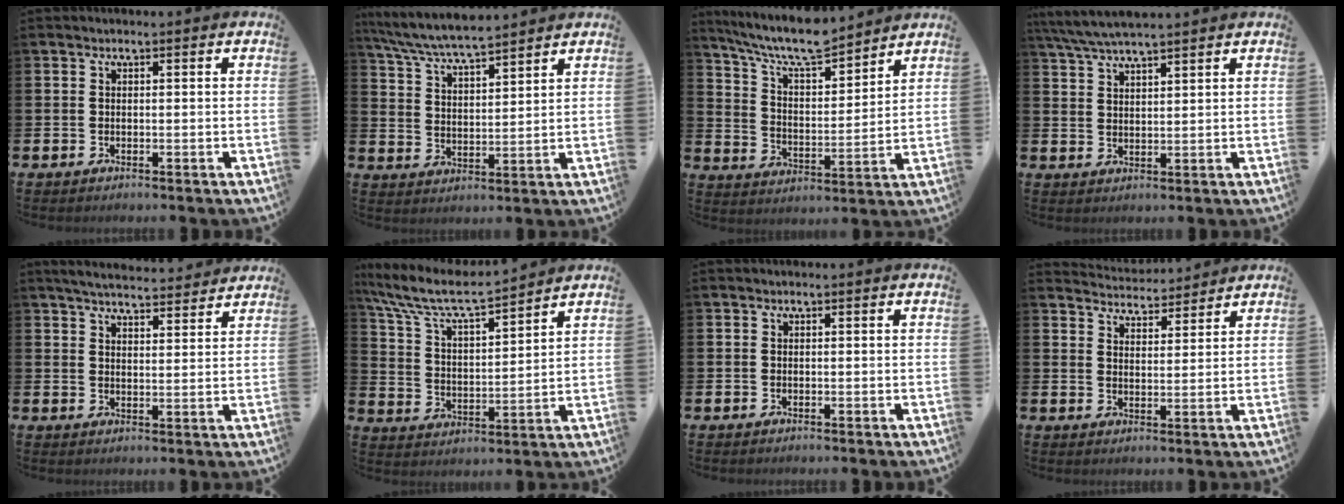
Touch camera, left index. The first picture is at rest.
{"total": 6.7, "force": [6.5, 0.6, 1.8], "torque": [-0.060, -0.032, 0.116]}
{"total": 8.5, "force": [7.8, 1.4, 2.9], "torque": [-0.089, -0.046, 0.139]}
{"total": 5.1, "force": [4.8, 0.4, 1.8], "torque": [-0.053, -0.013, 0.088]}
{"total": 4.8, "force": [4.7, 0.4, 0.9], "torque": [-0.032, -0.027, 0.083]}
{"total": 7.8, "force": [7.2, 0.7, 3.0], "torque": [-0.096, -0.050, 0.122]}
{"total": 0.0}
{"total": 4.3, "force": [4.3, 0.5, -0.3], "torque": [-0.004, -0.030, 0.076]}